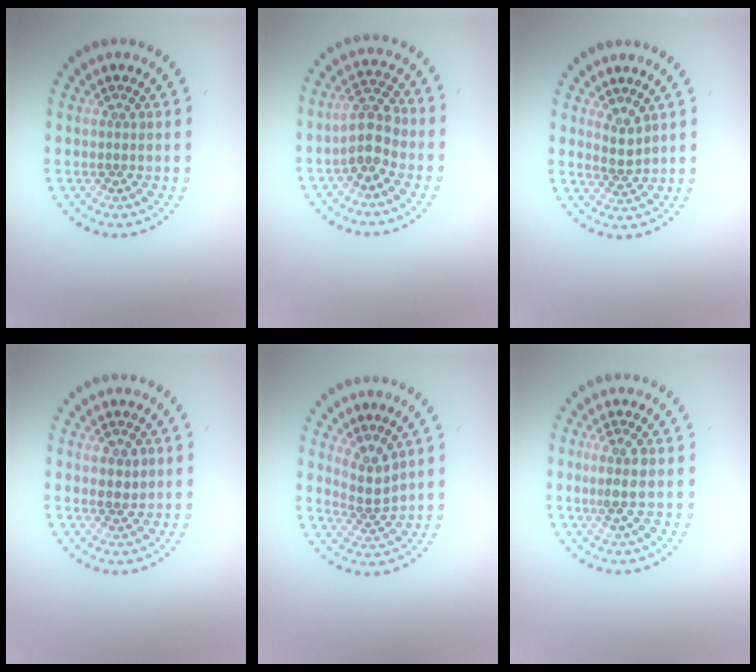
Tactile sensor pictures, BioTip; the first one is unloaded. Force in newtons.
{"total": 3.2, "press": 3.0, "slide": 1.2}
{"total": 1.9, "press": 1.6, "slide": 1.0}
{"total": 1.3, "press": 1.3, "slide": 0.3}
{"total": 2.5, "press": 1.8, "slide": 1.8}
{"total": 1.8, "press": 1.6, "slide": 1.0}